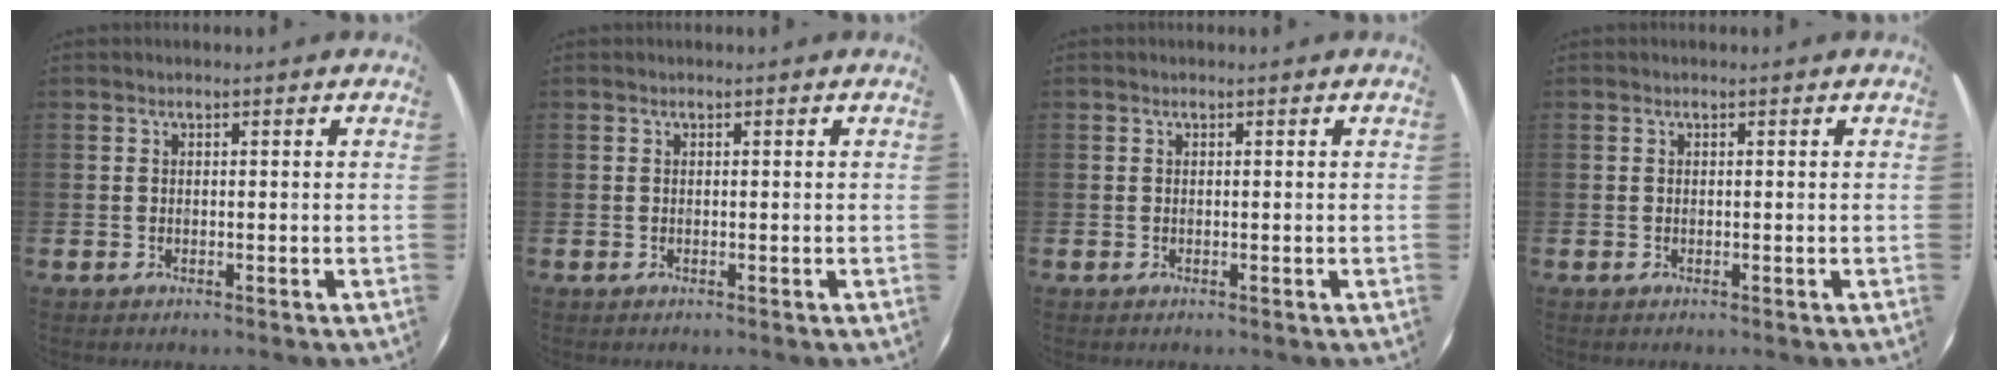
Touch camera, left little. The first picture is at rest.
{"total": 0.0}
{"total": 0.0}
{"total": 0.0}